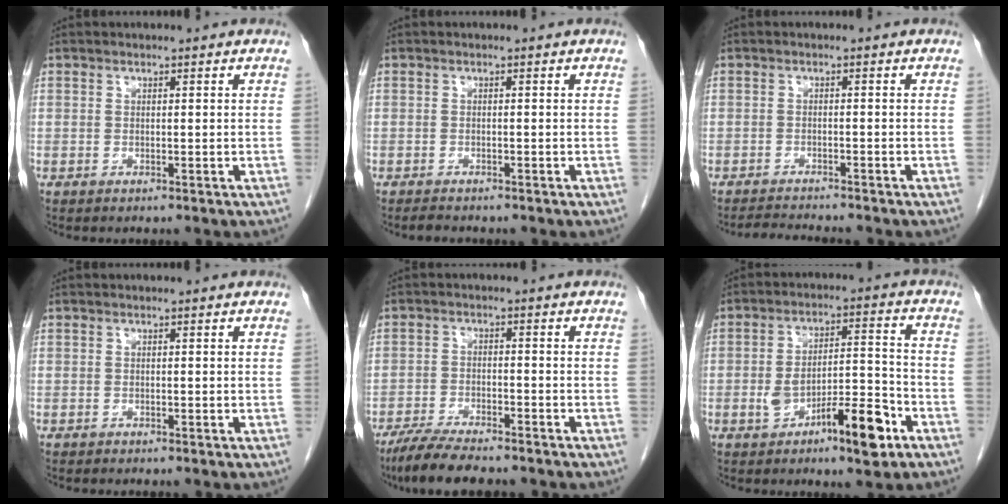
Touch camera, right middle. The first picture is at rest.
{"total": 1.6, "force": [-1.5, 0.4, 0.6], "torque": [-0.019, -0.006, -0.021]}
{"total": 4.0, "force": [-3.9, -0.3, 0.9], "torque": [-0.019, -0.018, -0.063]}
{"total": 0.0}
{"total": 9.2, "force": [-7.8, 1.4, 4.8], "torque": [-0.085, -0.023, -0.129]}
{"total": 10.7, "force": [-5.1, 2.6, 9.1], "torque": [-0.146, 0.018, -0.074]}